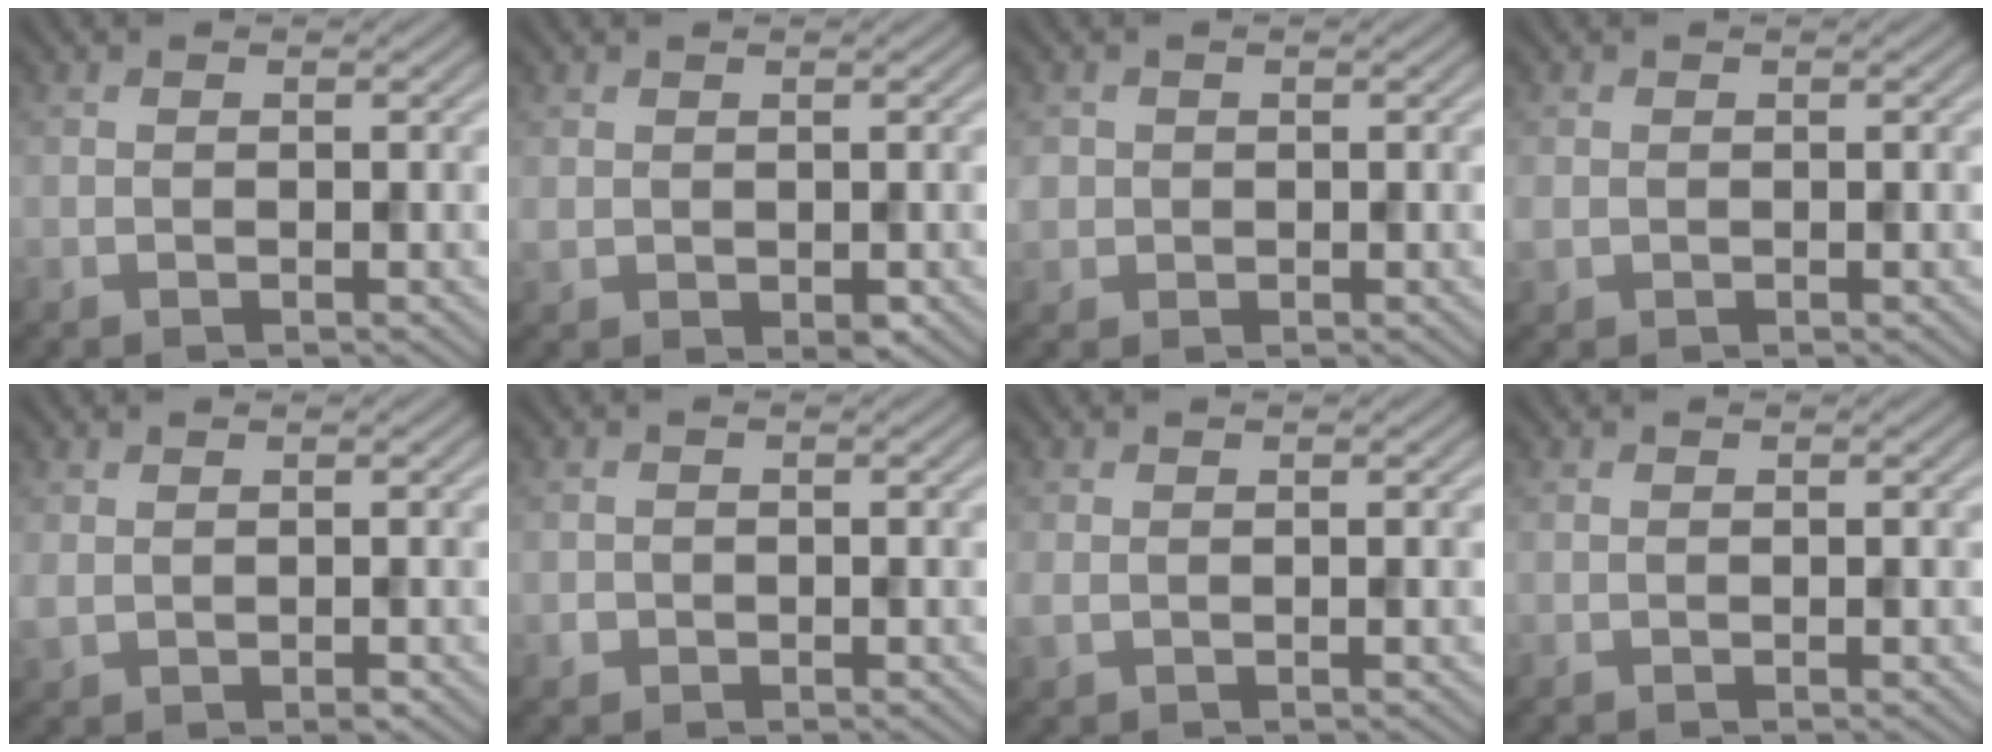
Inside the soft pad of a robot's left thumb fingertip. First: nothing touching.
{"total": 1.7, "force": [0.1, 1.2, 1.1], "torque": [-0.028, -0.008, 0.009]}
{"total": 1.8, "force": [0.1, 1.8, 0.2], "torque": [-0.008, -0.004, 0.001]}
{"total": 1.2, "force": [0.0, 1.1, 0.5], "torque": [-0.019, -0.001, 0.001]}
{"total": 1.5, "force": [-0.1, 1.0, 1.1], "torque": [-0.031, -0.007, 0.002]}
{"total": 1.0, "force": [-0.4, 1.0, 0.1], "torque": [0.001, -0.005, -0.011]}
{"total": 1.2, "force": [-0.1, 0.7, 0.9], "torque": [-0.029, -0.003, -0.001]}
{"total": 0.0}